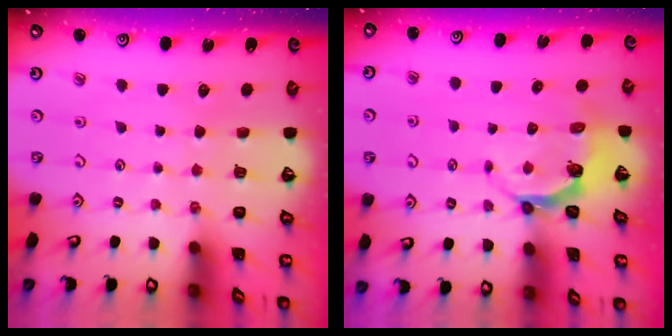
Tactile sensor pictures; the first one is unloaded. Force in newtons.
{"total": 5.4, "press": 4.4, "slide": 3.1}